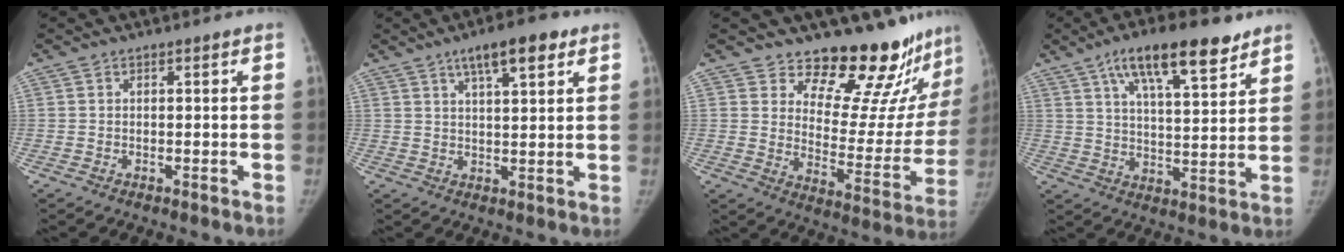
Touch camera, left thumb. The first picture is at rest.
{"total": 8.3, "force": [4.8, 2.5, 6.4], "torque": [-0.088, -0.013, 0.073]}
{"total": 19.3, "force": [17.0, 6.8, 6.3], "torque": [-0.021, -0.155, 0.219]}
{"total": 15.4, "force": [9.4, 5.0, 11.1], "torque": [-0.151, -0.032, 0.153]}